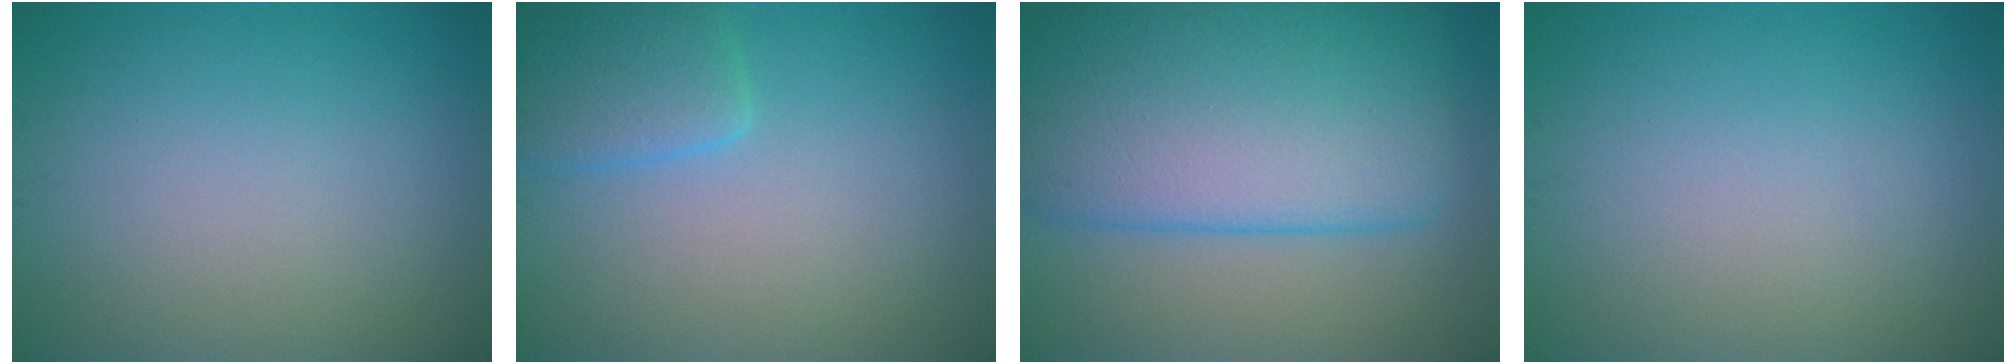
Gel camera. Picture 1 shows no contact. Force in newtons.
{"total": 3.2, "press": 3.2, "slide": 0.3}
{"total": 11.9, "press": 11.9, "slide": 0.4}
{"total": 0.0}